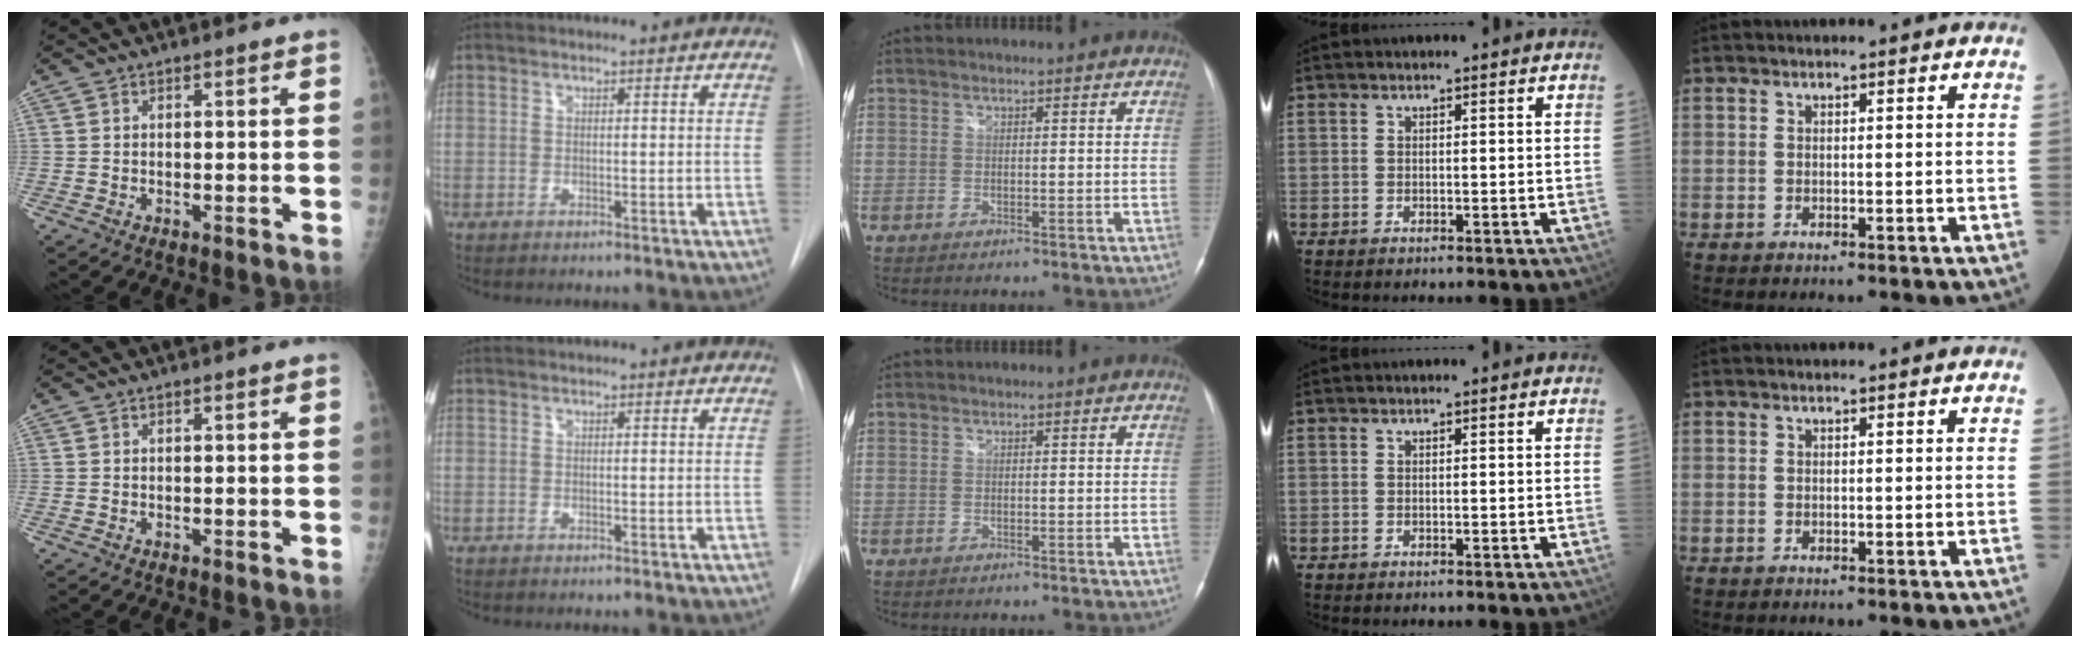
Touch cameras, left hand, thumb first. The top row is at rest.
{}